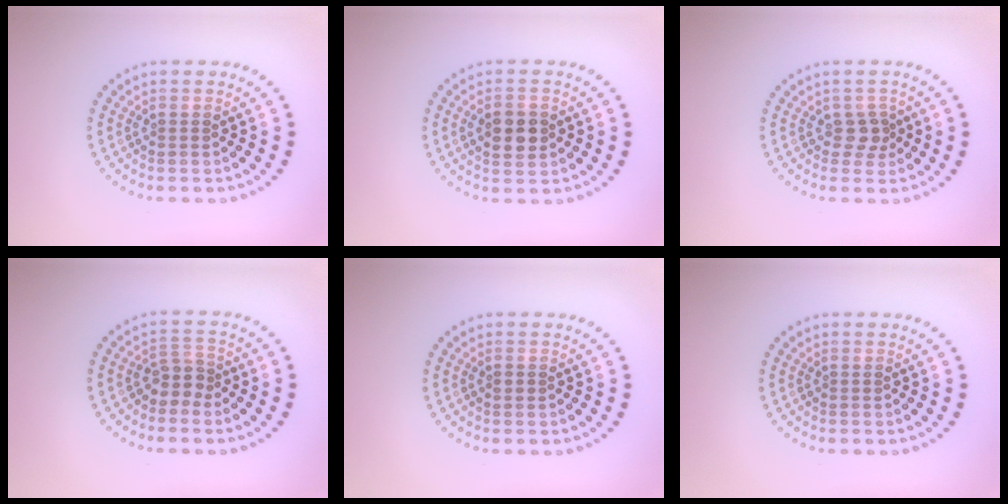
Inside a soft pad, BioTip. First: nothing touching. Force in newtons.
{"total": 3.7, "press": 3.7, "slide": 0.1}
{"total": 1.6, "press": 1.3, "slide": 1.0}
{"total": 2.1, "press": 1.6, "slide": 1.4}
{"total": 0.7, "press": 0.7, "slide": 0.0}
{"total": 0.0}